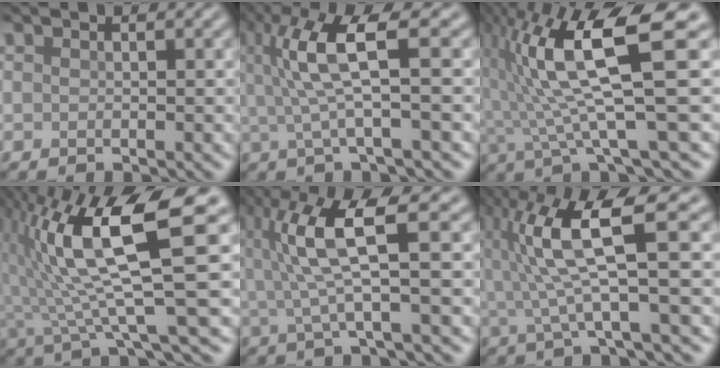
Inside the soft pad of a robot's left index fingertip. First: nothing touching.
{"total": 6.3, "force": [1.2, 1.0, 6.1], "torque": [-0.127, 0.003, 0.030]}
{"total": 11.1, "force": [1.9, 2.1, 10.7], "torque": [-0.190, 0.007, 0.045]}
{"total": 12.1, "force": [2.7, 2.2, 11.6], "torque": [-0.193, 0.011, 0.056]}
{"total": 6.9, "force": [1.3, 1.2, 6.7], "torque": [-0.139, 0.004, 0.032]}
{"total": 7.8, "force": [1.2, 1.2, 7.6], "torque": [-0.153, 0.005, 0.029]}